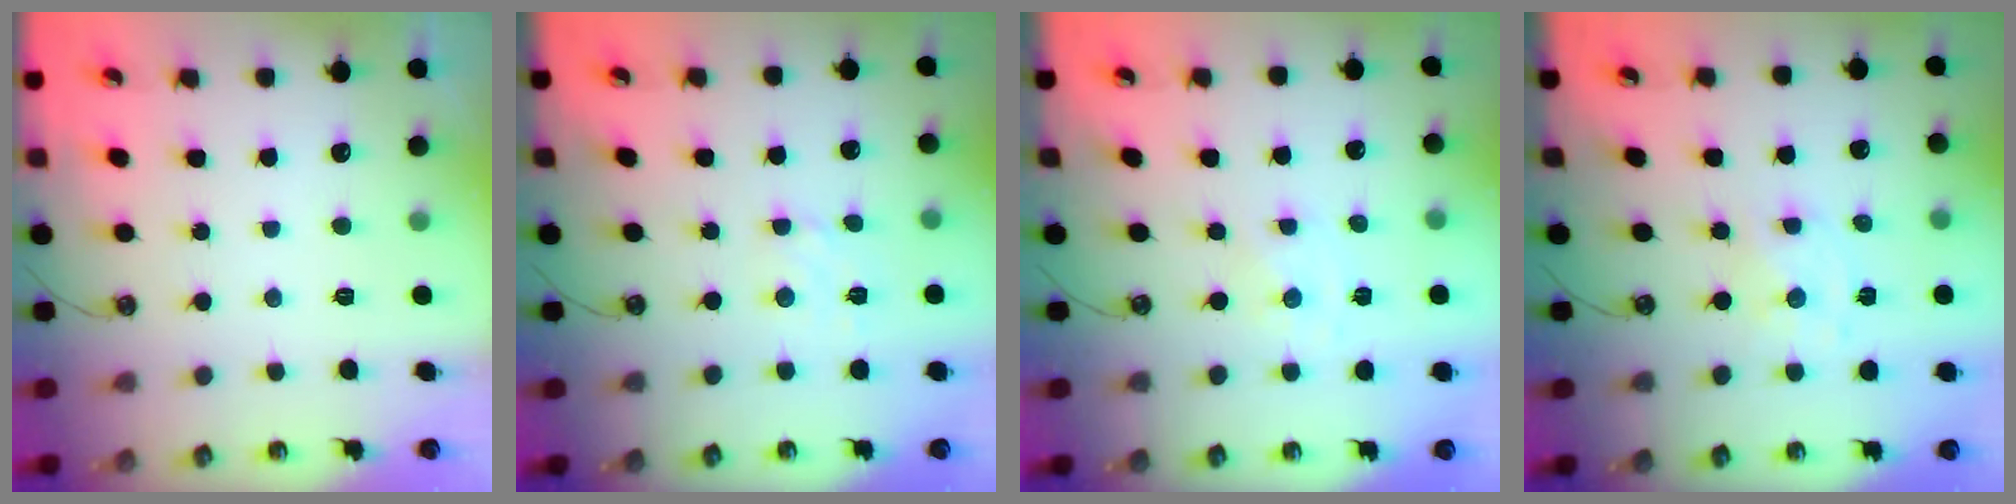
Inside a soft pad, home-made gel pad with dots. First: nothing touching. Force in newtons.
{"total": 2.9, "press": 2.9, "slide": 0.7}
{"total": 0.0}
{"total": 1.6, "press": 1.6, "slide": 0.3}